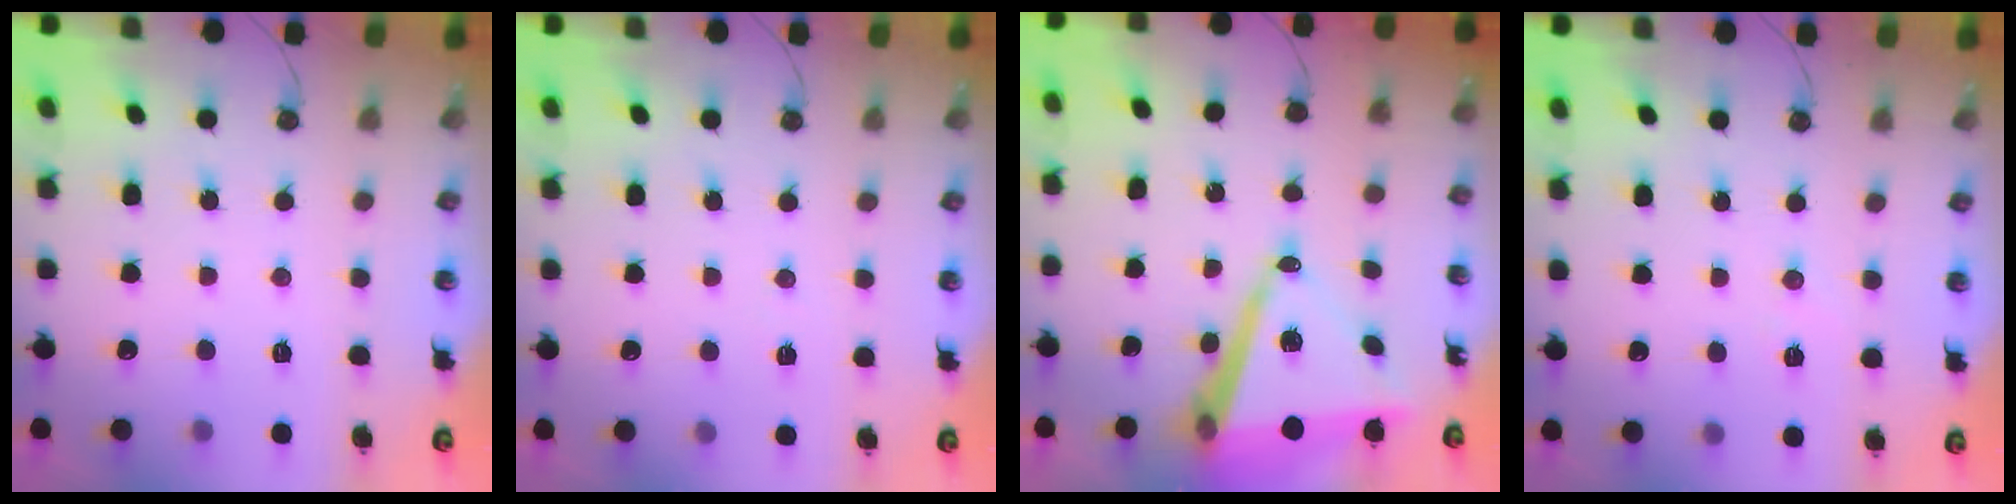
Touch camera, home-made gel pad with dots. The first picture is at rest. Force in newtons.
{"total": 3.9, "press": 2.9, "slide": 2.6}
{"total": 15.5, "press": 15.0, "slide": 4.0}
{"total": 4.6, "press": 4.5, "slide": 1.1}